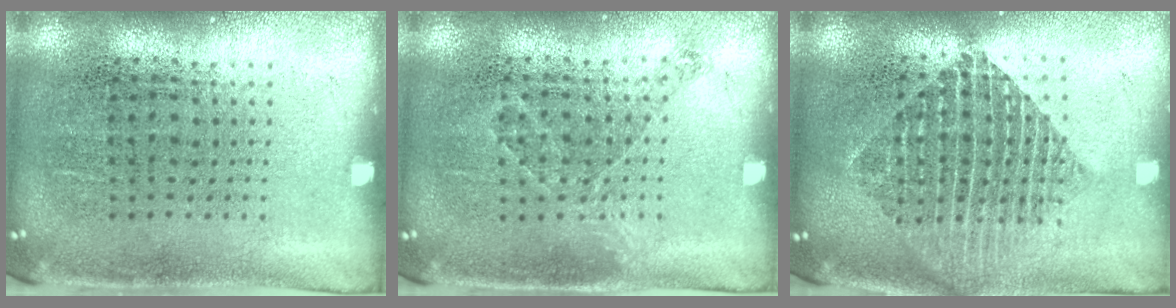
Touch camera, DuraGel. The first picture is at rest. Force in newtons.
{"total": 0.9, "press": 0.7, "slide": 0.5}
{"total": 2.0, "press": 1.6, "slide": 1.2}